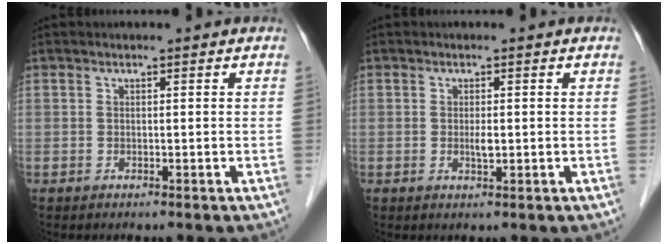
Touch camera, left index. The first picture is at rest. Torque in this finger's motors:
{"motor_torque": [0.13, 0.10, 0.04, 0.01]}